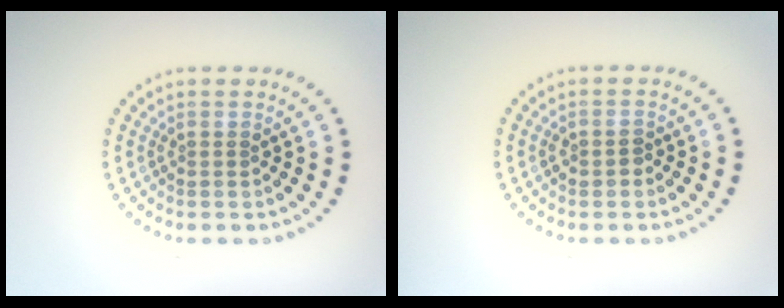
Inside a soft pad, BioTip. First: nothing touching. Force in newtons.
{"total": 1.1, "press": 1.1, "slide": 0.2}